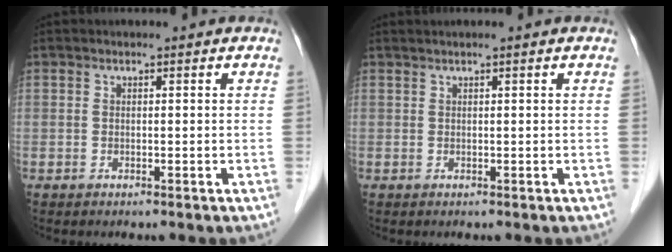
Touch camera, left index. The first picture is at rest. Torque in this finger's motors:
{"motor_torque": [0.18, -0.08, -0.04, 0.00]}